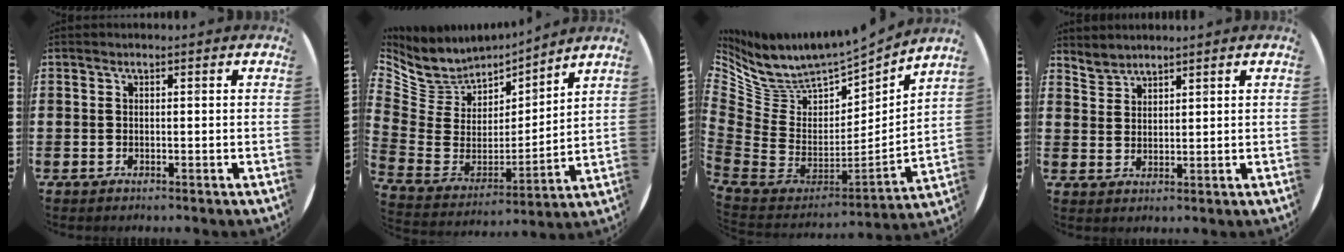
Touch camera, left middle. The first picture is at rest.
{"total": 7.1, "force": [6.3, 3.3, -0.2], "torque": [-0.046, -0.059, 0.113]}
{"total": 6.1, "force": [5.5, 2.6, 0.3], "torque": [-0.058, -0.073, 0.092]}
{"total": 2.7, "force": [2.7, 0.4, -0.4], "torque": [0.003, -0.006, 0.052]}